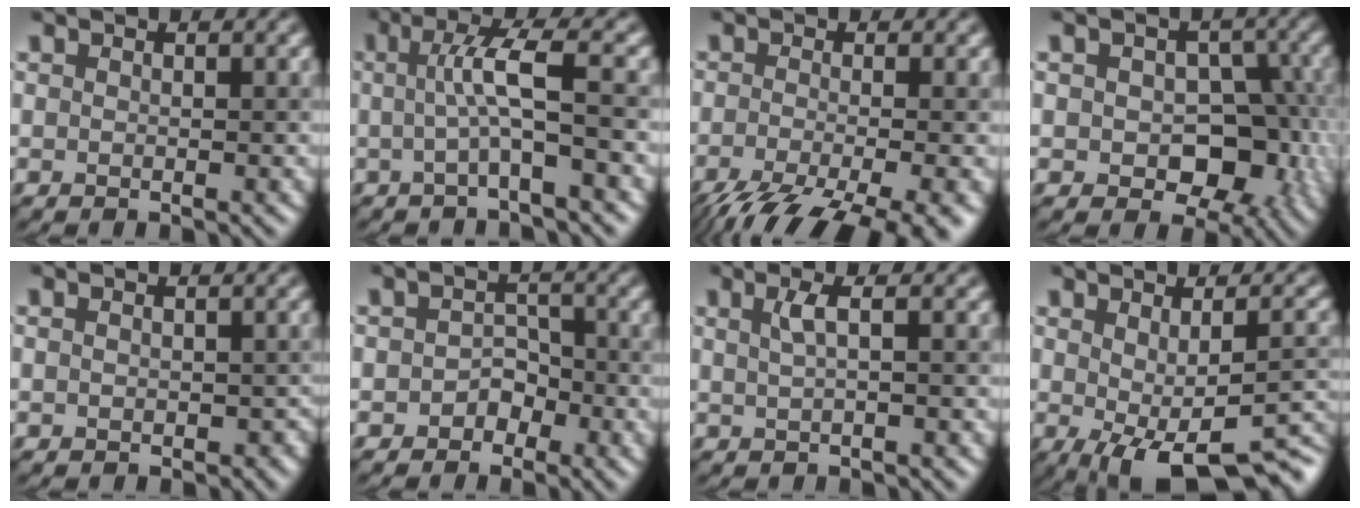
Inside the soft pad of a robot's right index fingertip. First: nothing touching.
{"total": 3.6, "force": [0.0, 0.3, 3.6], "torque": [-0.075, 0.002, -0.001]}
{"total": 10.2, "force": [-6.2, 3.1, 7.5], "torque": [-0.126, -0.027, -0.095]}
{"total": 6.8, "force": [-1.4, 4.6, 4.7], "torque": [-0.049, -0.009, -0.015]}
{"total": 0.9, "force": [-0.4, 0.7, 0.3], "torque": [-0.009, -0.006, 0.002]}
{"total": 1.6, "force": [-1.0, 1.3, 0.2], "torque": [-0.008, 0.005, -0.015]}
{"total": 1.6, "force": [0.5, 0.5, 1.4], "torque": [-0.032, 0.005, 0.009]}
{"total": 8.3, "force": [-2.6, 3.0, 7.3], "torque": [-0.104, -0.022, -0.022]}